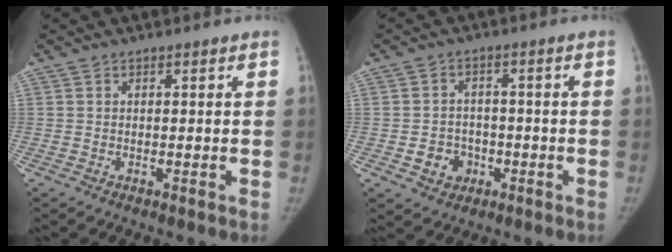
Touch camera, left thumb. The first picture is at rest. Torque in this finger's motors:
{"motor_torque": [-0.01, 0.02, 0.49, -0.41, 0.00]}